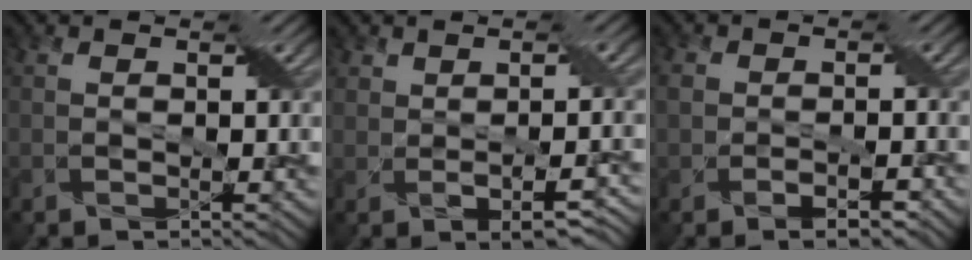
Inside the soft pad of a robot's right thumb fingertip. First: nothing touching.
{"total": 5.3, "force": [-0.4, 2.8, 4.4], "torque": [-0.072, -0.005, 0.003]}
{"total": 4.1, "force": [-1.7, 2.6, 2.8], "torque": [-0.046, -0.005, -0.031]}